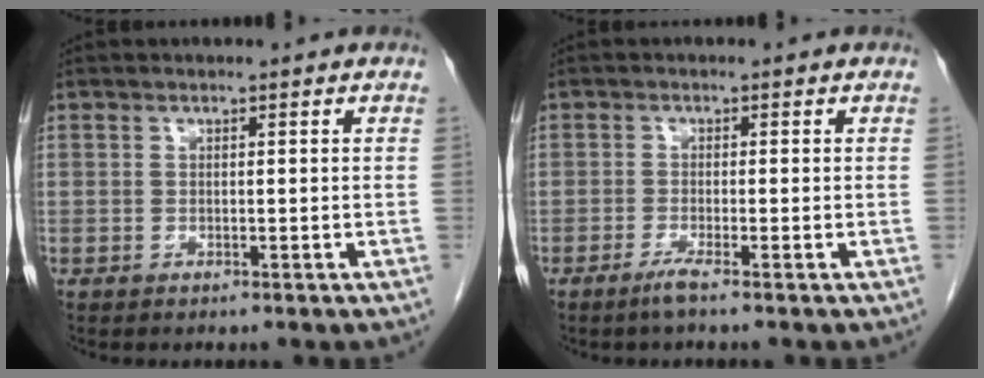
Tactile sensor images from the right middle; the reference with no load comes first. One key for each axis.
{"total": 1.9, "fx": -1.3, "fy": -0.4, "fz": 1.3, "tx": -0.030, "ty": -0.003, "tz": -0.030}